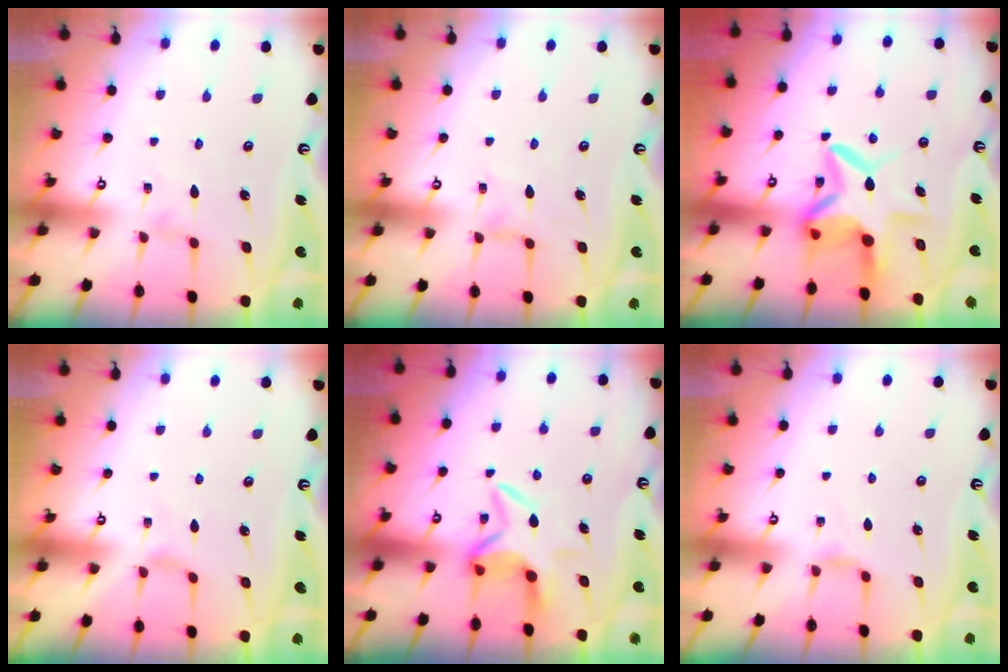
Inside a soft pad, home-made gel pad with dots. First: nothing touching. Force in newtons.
{"total": 0.7, "press": 0.7, "slide": 0.0}
{"total": 9.9, "press": 9.8, "slide": 1.3}
{"total": 0.0}
{"total": 6.4, "press": 6.4, "slide": 0.7}
{"total": 2.2, "press": 2.2, "slide": 0.4}